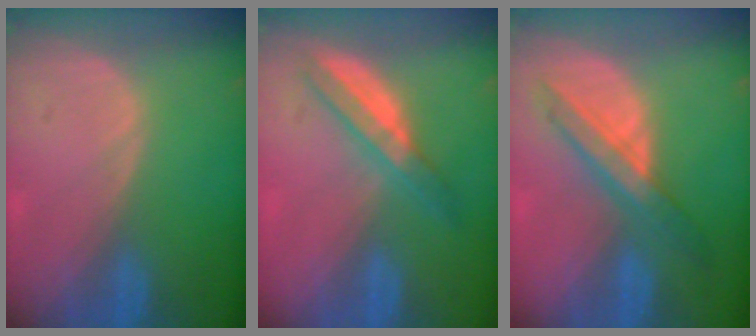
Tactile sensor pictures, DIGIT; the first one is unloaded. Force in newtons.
{"total": 5.0, "press": 4.9, "slide": 1.3}
{"total": 6.2, "press": 6.1, "slide": 0.5}